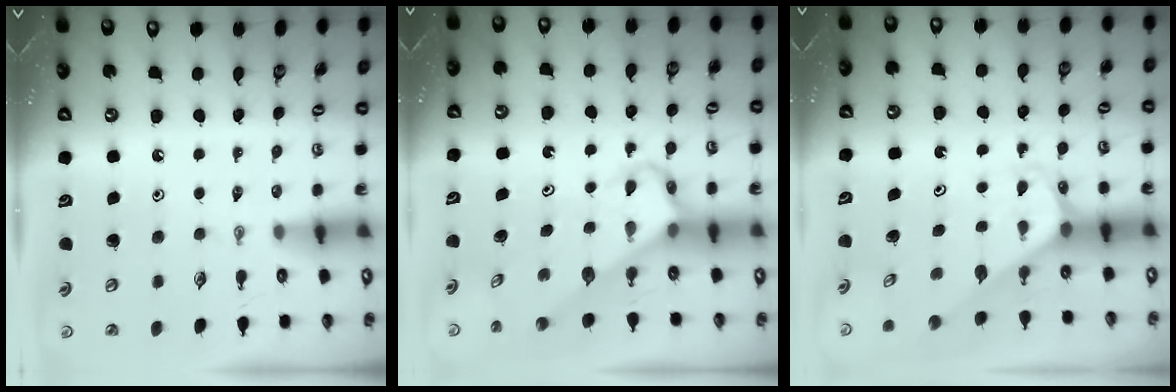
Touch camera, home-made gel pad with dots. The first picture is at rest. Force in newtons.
{"total": 3.9, "press": 3.9, "slide": 0.2}
{"total": 2.6, "press": 2.6, "slide": 0.1}